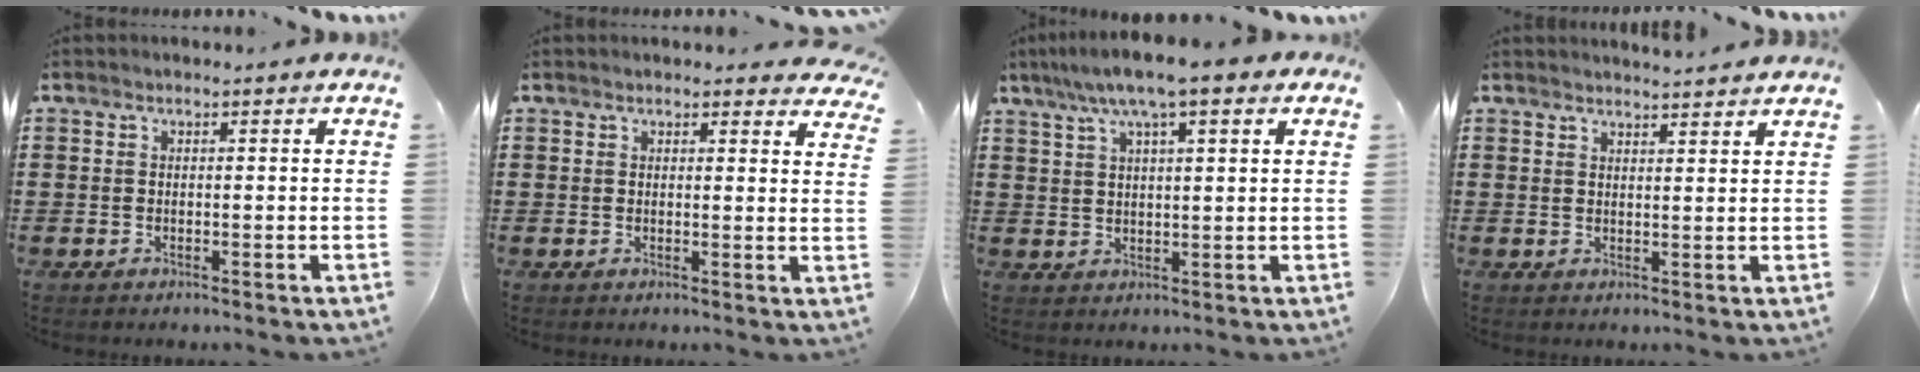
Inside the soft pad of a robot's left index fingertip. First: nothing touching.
{"total": 2.1, "force": [2.0, 0.3, 0.3], "torque": [-0.003, -0.005, 0.037]}
{"total": 7.6, "force": [4.9, 1.0, 5.7], "torque": [-0.119, 0.002, 0.086]}
{"total": 2.4, "force": [2.4, -0.3, 0.0], "torque": [-0.007, -0.006, 0.046]}